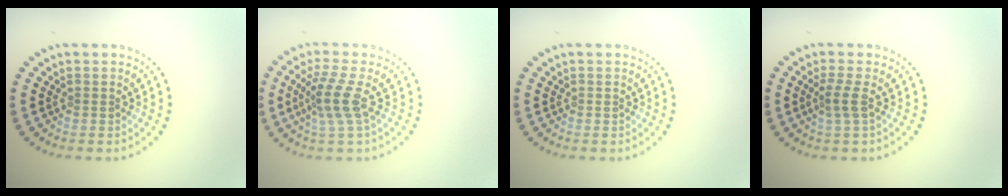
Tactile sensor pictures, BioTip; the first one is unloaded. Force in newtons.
{"total": 3.3, "press": 2.6, "slide": 2.1}
{"total": 0.0}
{"total": 1.8, "press": 1.3, "slide": 1.3}